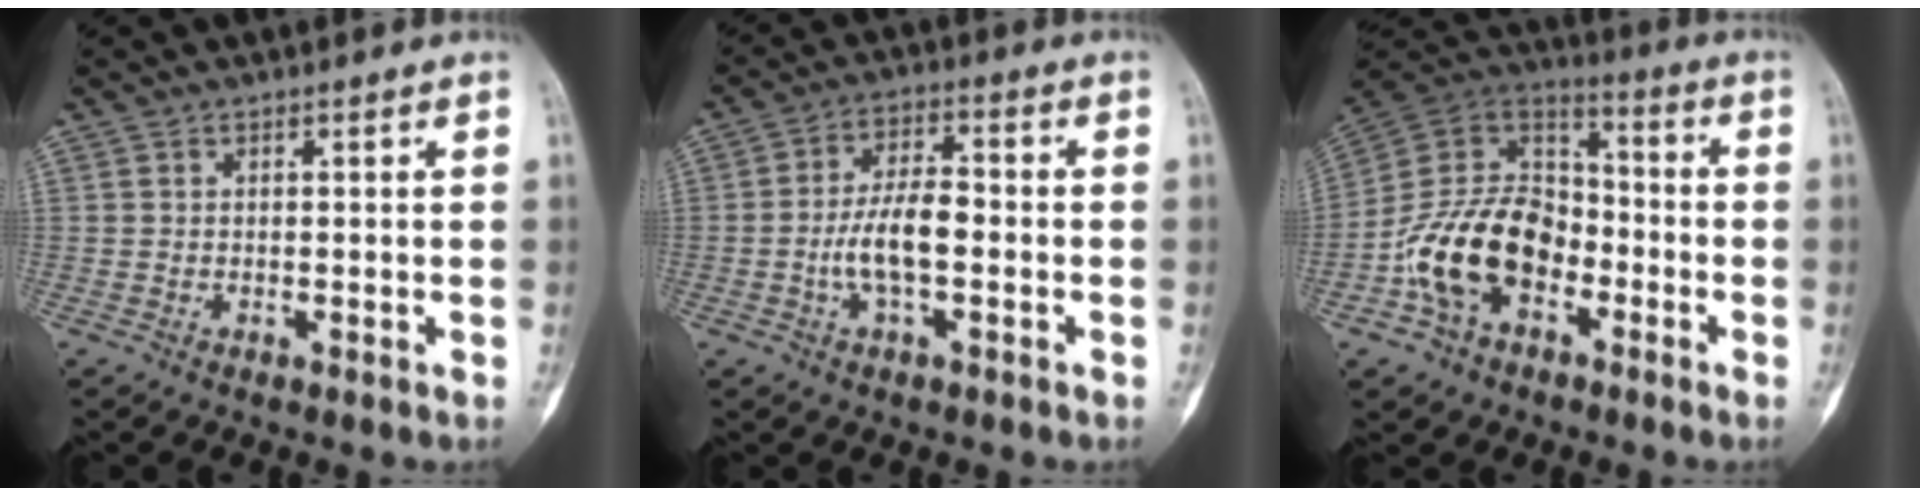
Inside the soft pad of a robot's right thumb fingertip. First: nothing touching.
{"total": 8.4, "force": [-1.7, 3.5, 7.4], "torque": [-0.143, 0.023, -0.034]}
{"total": 17.7, "force": [-6.0, 12.0, 11.5], "torque": [-0.193, 0.064, -0.115]}